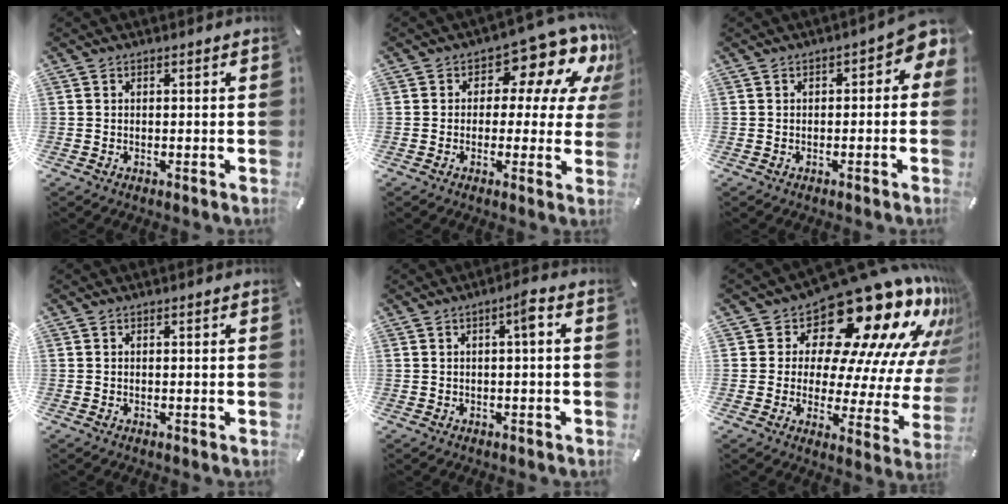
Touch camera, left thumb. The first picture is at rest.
{"total": 12.5, "force": [6.8, 6.9, 7.9], "torque": [-0.110, -0.051, 0.118]}
{"total": 3.9, "force": [-0.2, 2.3, 3.1], "torque": [-0.044, 0.007, -0.009]}
{"total": 0.0}
{"total": 3.4, "force": [0.2, 0.4, 3.4], "torque": [-0.066, 0.007, 0.000]}
{"total": 22.0, "force": [16.6, 8.8, 11.4], "torque": [-0.143, -0.152, 0.272]}